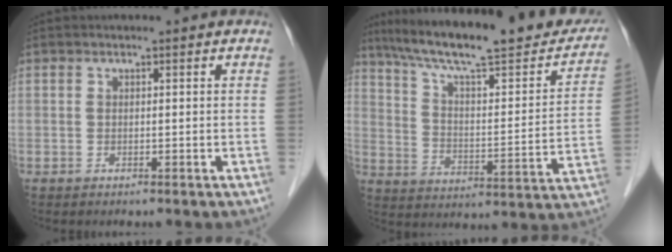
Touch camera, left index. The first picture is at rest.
{"total": 26.8, "force": [22.4, 4.3, 14.1], "torque": [-0.223, -0.013, 0.311]}